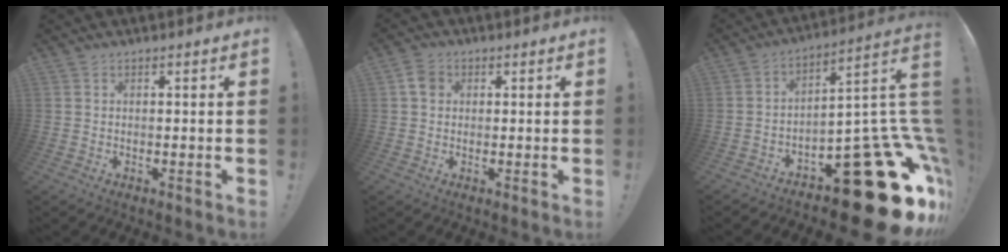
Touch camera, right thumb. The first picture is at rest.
{"total": 4.3, "force": [0.9, 3.5, 2.3], "torque": [-0.033, 0.007, 0.019]}
{"total": 26.1, "force": [-14.1, 9.2, 19.9], "torque": [-0.178, 0.054, -0.214]}